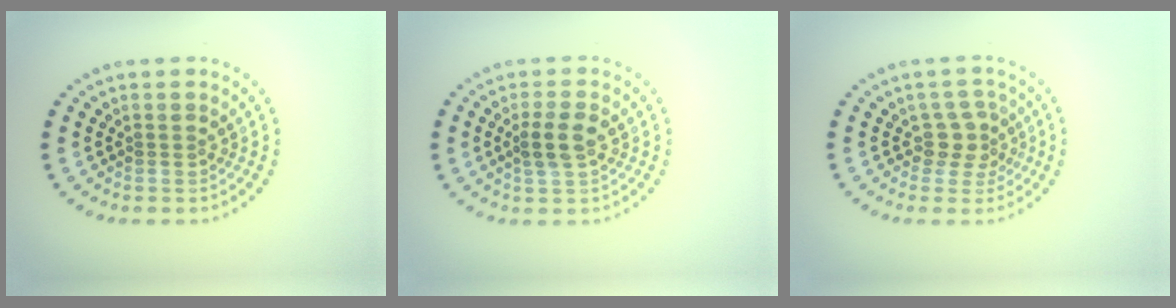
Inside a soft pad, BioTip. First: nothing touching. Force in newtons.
{"total": 2.5, "press": 2.4, "slide": 0.6}
{"total": 2.4, "press": 1.8, "slide": 1.6}